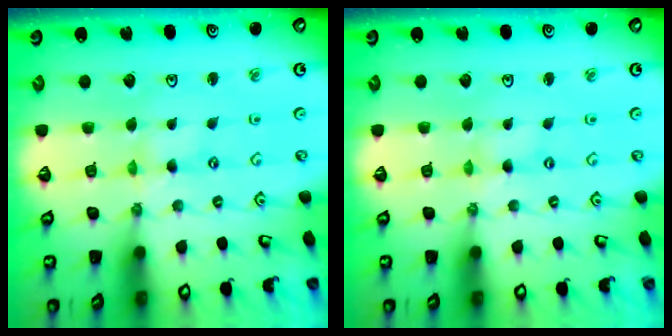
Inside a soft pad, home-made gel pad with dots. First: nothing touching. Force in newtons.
{"total": 0.0}